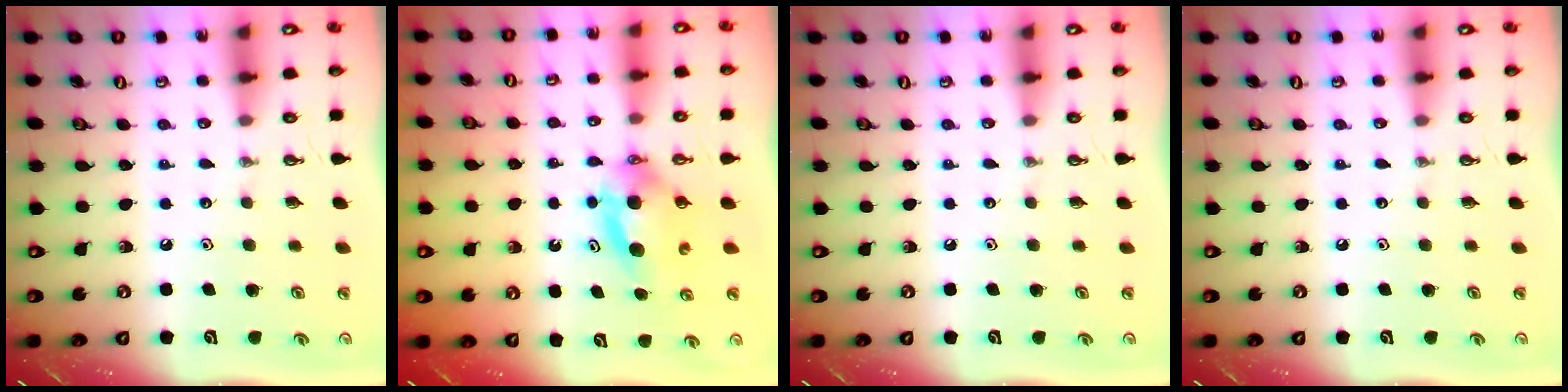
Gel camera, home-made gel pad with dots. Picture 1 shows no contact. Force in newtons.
{"total": 6.6, "press": 6.2, "slide": 2.5}
{"total": 0.0}
{"total": 0.0}